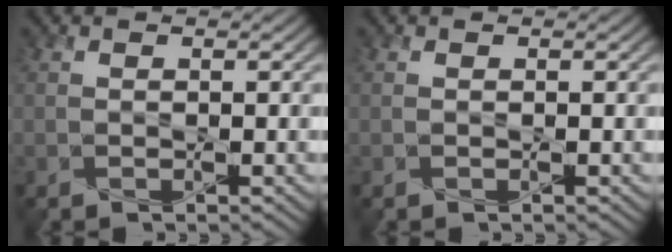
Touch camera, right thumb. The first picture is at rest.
{"total": 0.0}